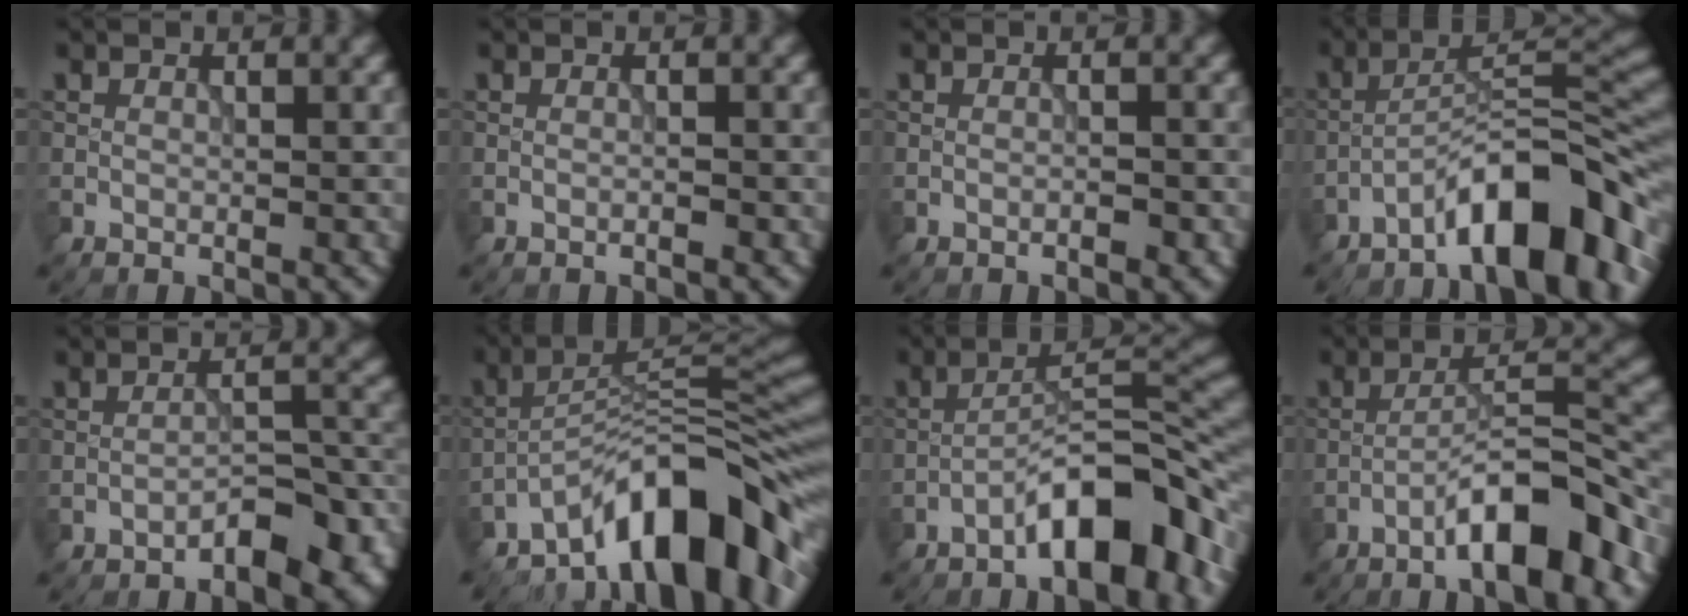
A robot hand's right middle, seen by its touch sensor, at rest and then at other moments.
{"total": 0.6, "force": [-0.4, 0.0, 0.4], "torque": [-0.007, 0.000, -0.011]}
{"total": 1.0, "force": [-0.7, 0.2, 0.7], "torque": [-0.010, 0.000, -0.013]}
{"total": 10.3, "force": [-6.7, 2.6, 7.4], "torque": [-0.104, 0.023, -0.117]}
{"total": 5.3, "force": [-3.5, 1.8, 3.6], "torque": [-0.046, 0.011, -0.052]}
{"total": 12.8, "force": [-8.7, 4.0, 8.5], "torque": [-0.103, 0.025, -0.161]}
{"total": 8.8, "force": [-5.1, 2.4, 6.7], "torque": [-0.096, 0.023, -0.088]}
{"total": 7.6, "force": [-4.4, 1.3, 6.0], "torque": [-0.096, 0.021, -0.076]}